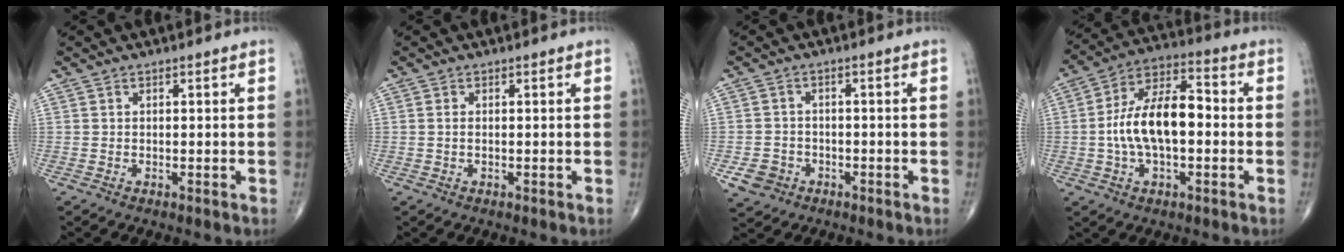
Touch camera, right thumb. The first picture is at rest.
{"total": 0.7, "force": [0.0, 0.3, 0.7], "torque": [-0.016, 0.000, 0.000]}
{"total": 4.8, "force": [-1.8, 4.3, 1.2], "torque": [-0.005, 0.013, -0.026]}
{"total": 14.5, "force": [-1.0, 7.2, 12.6], "torque": [-0.224, 0.036, -0.026]}